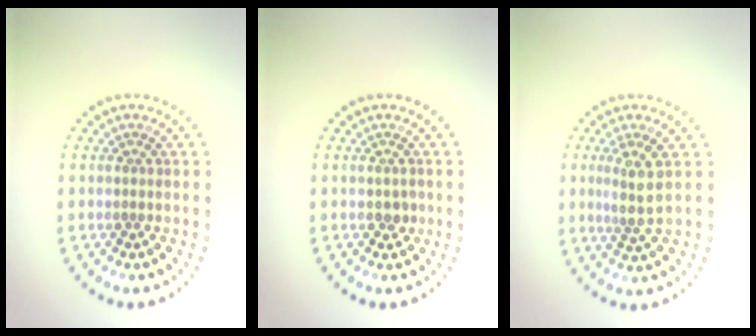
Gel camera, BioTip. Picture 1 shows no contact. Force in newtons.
{"total": 1.2, "press": 1.2, "slide": 0.1}
{"total": 2.5, "press": 2.0, "slide": 1.5}